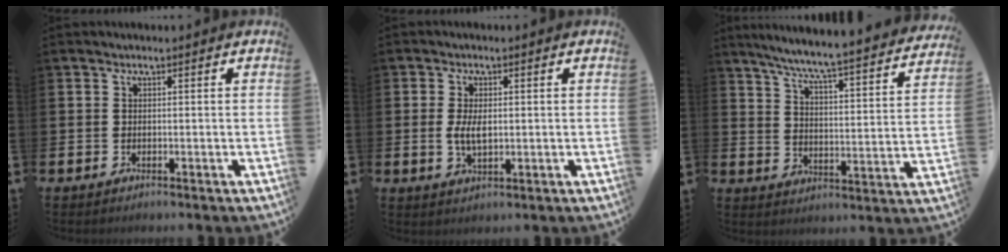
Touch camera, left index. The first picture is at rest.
{"total": 3.4, "force": [0.1, 1.8, 3.0], "torque": [-0.044, 0.000, -0.002]}
{"total": 7.0, "force": [6.4, -0.2, 2.7], "torque": [-0.082, -0.056, 0.105]}